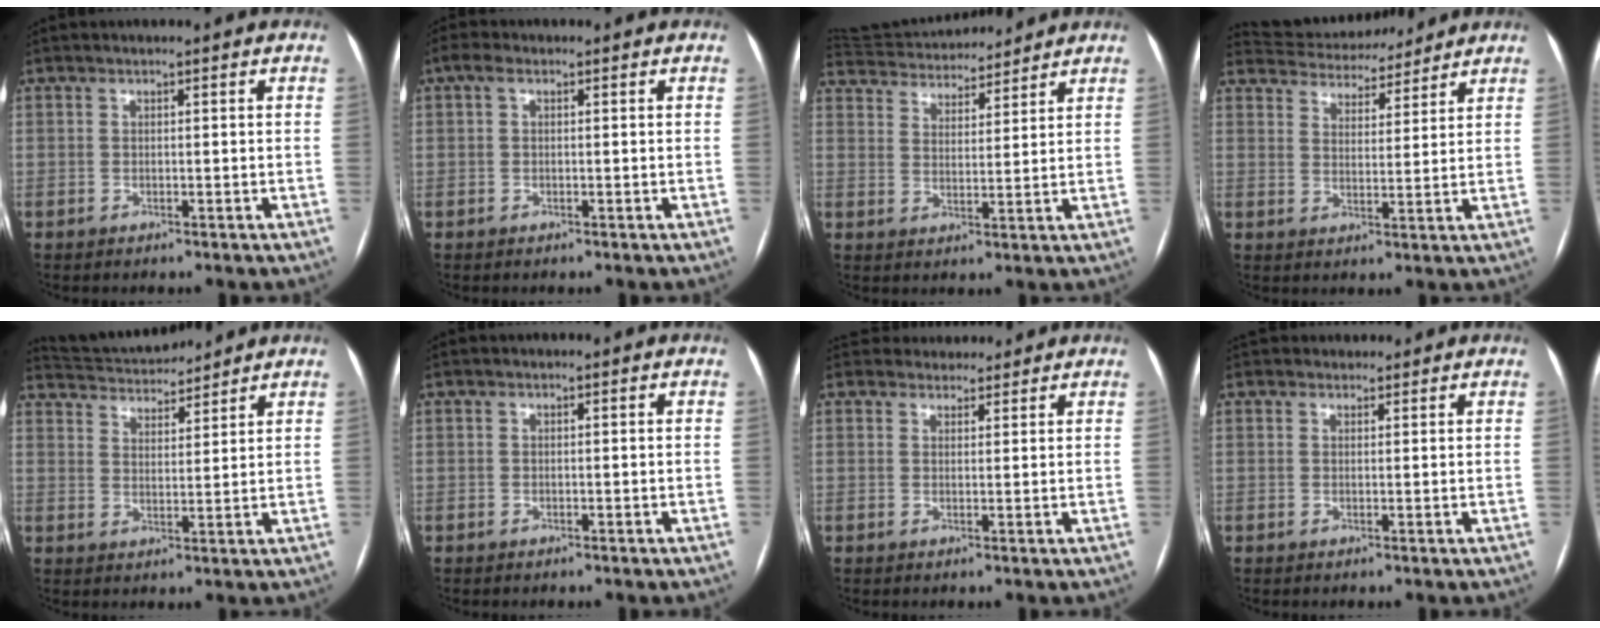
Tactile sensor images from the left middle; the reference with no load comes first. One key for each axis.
{"total": 1.5, "fx": 0.6, "fy": 0.8, "fz": 1.0, "tx": -0.028, "ty": 0.019, "tz": 0.012}
{"total": 15.2, "fx": 14.3, "fy": 3.4, "fz": 3.8, "tx": -0.080, "ty": 0.032, "tz": 0.226}
{"total": 12.3, "fx": 11.6, "fy": 3.0, "fz": 2.7, "tx": -0.040, "ty": 0.020, "tz": 0.173}
{"total": 9.6, "fx": 9.4, "fy": 1.0, "fz": 1.7, "tx": -0.042, "ty": 0.021, "tz": 0.156}
{"total": 0.0}
{"total": 5.0, "fx": 4.6, "fy": 1.8, "fz": 0.0, "tx": 0.008, "ty": 0.019, "tz": 0.062}
{"total": 2.5, "fx": 2.3, "fy": 1.0, "fz": -0.1, "tx": 0.007, "ty": 0.022, "tz": 0.032}